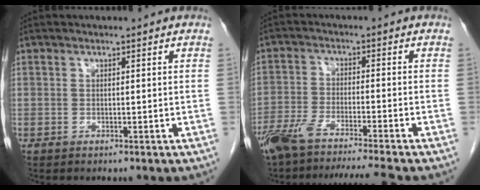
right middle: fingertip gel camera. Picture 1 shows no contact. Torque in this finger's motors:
{"motor_torque": [1.17, -0.96, 0.11, 0.11]}